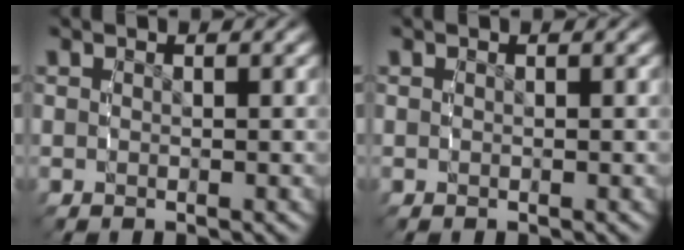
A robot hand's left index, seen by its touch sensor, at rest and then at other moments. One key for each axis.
{"total": 0.0}